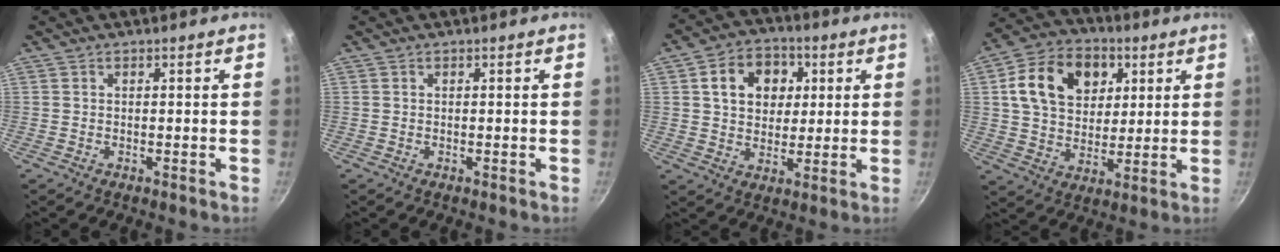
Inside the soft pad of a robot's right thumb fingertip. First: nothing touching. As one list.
[{"total": 0.0}, {"total": 11.5, "force": [3.2, 9.1, 6.4], "torque": [-0.072, 0.006, 0.045]}, {"total": 16.4, "force": [5.1, 12.2, 9.7], "torque": [-0.142, 0.001, 0.077]}]